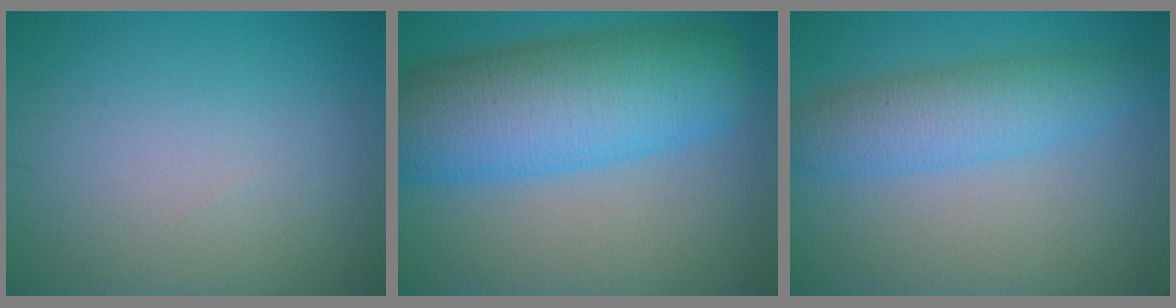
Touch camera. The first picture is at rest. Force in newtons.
{"total": 11.9, "press": 11.8, "slide": 0.4}
{"total": 5.0, "press": 5.0, "slide": 0.1}